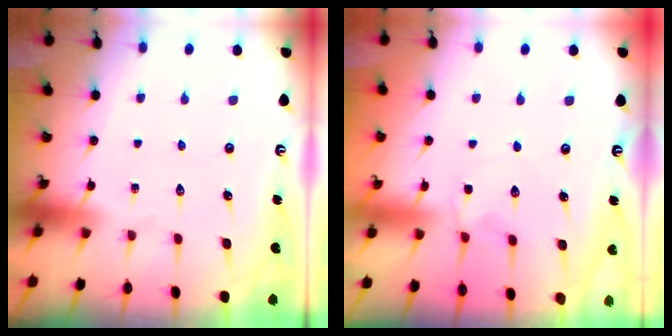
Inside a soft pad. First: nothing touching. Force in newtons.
{"total": 1.7, "press": 1.6, "slide": 0.5}